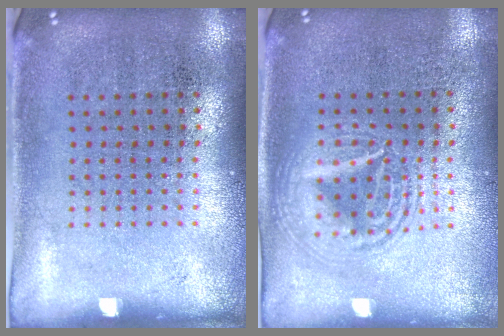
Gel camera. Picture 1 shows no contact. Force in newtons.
{"total": 2.9, "press": 2.8, "slide": 0.3}